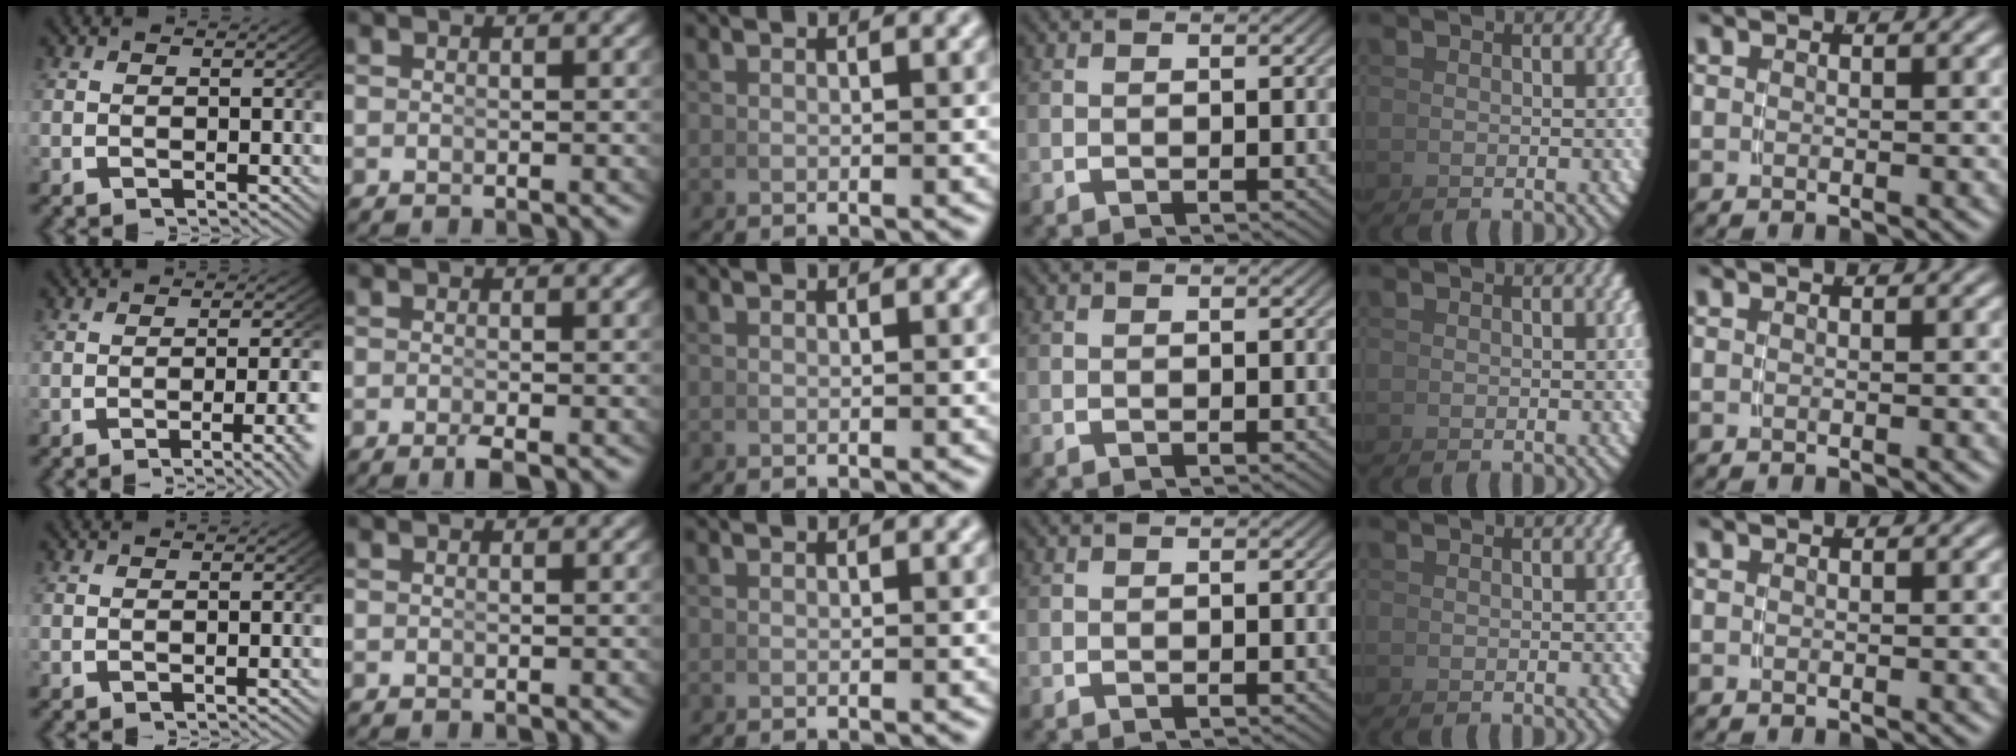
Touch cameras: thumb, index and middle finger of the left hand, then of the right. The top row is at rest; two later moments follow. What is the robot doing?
{"motion": "lift_and_place", "object": "cup"}